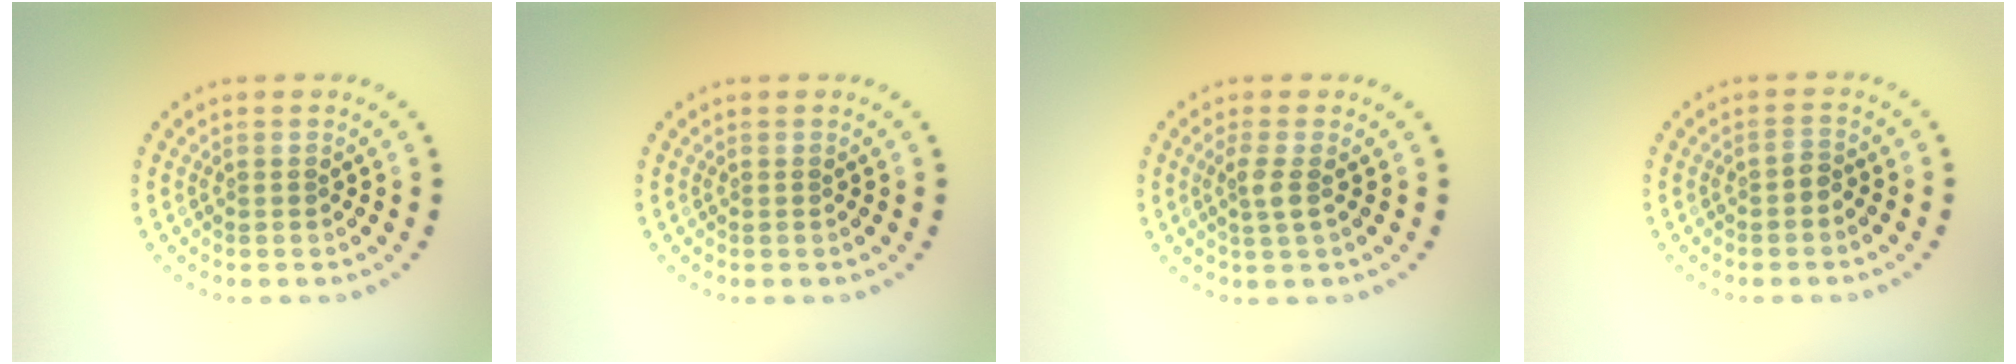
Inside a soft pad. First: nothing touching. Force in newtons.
{"total": 0.0}
{"total": 1.6, "press": 1.5, "slide": 0.7}
{"total": 1.0, "press": 0.8, "slide": 0.6}